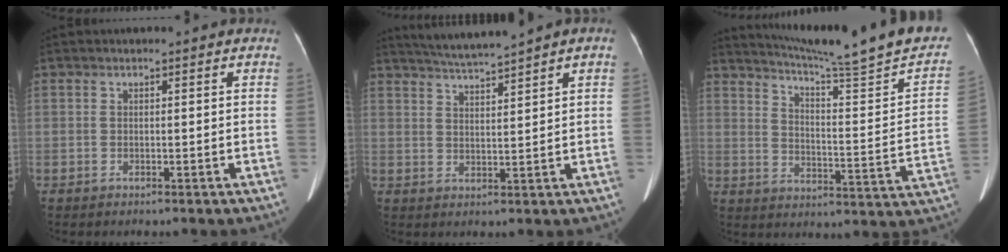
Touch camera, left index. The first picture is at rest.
{"total": 5.7, "force": [5.0, -1.2, 2.5], "torque": [-0.050, 0.007, 0.092]}
{"total": 24.1, "force": [21.2, 0.0, 11.5], "torque": [-0.174, -0.075, 0.272]}